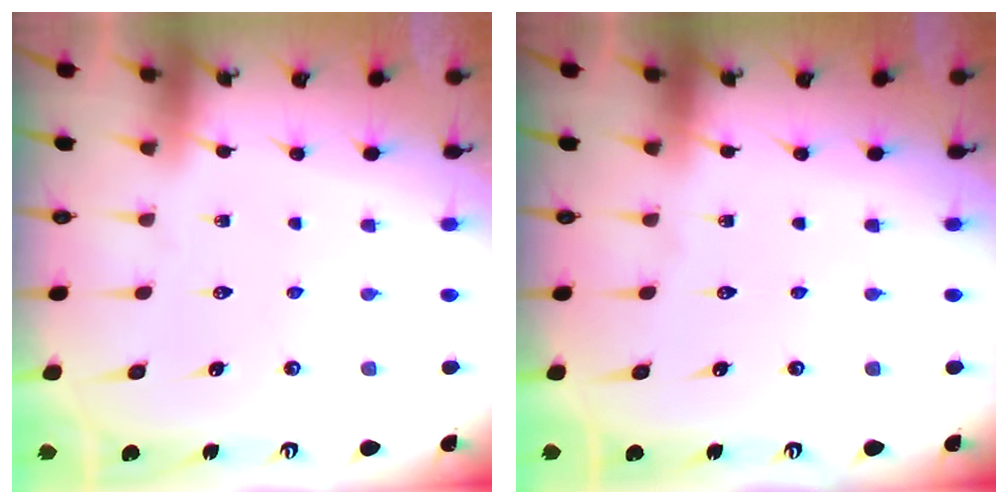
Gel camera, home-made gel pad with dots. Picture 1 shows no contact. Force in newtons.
{"total": 0.0}